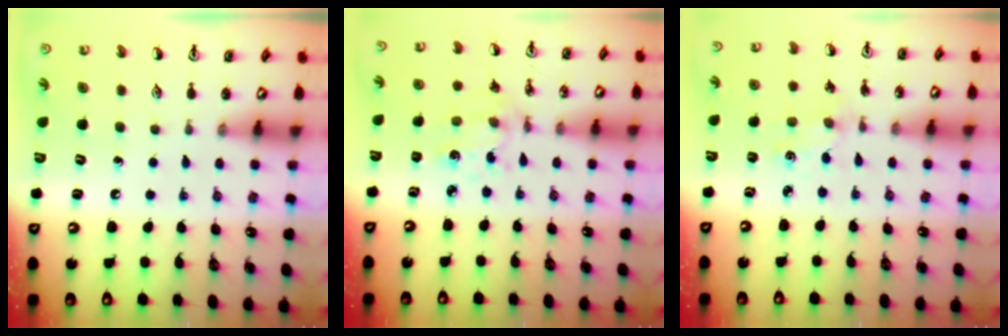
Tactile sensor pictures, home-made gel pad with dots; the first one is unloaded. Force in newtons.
{"total": 2.4, "press": 2.4, "slide": 0.5}
{"total": 1.1, "press": 1.1, "slide": 0.2}